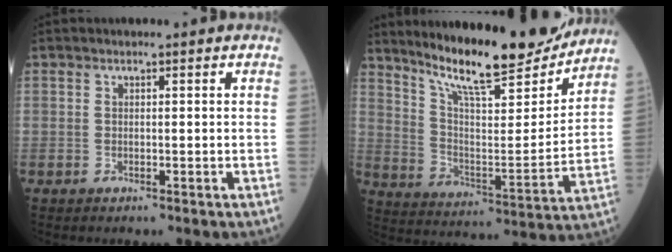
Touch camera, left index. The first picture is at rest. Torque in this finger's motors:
{"motor_torque": [1.09, -1.05, 0.33, 0.07]}